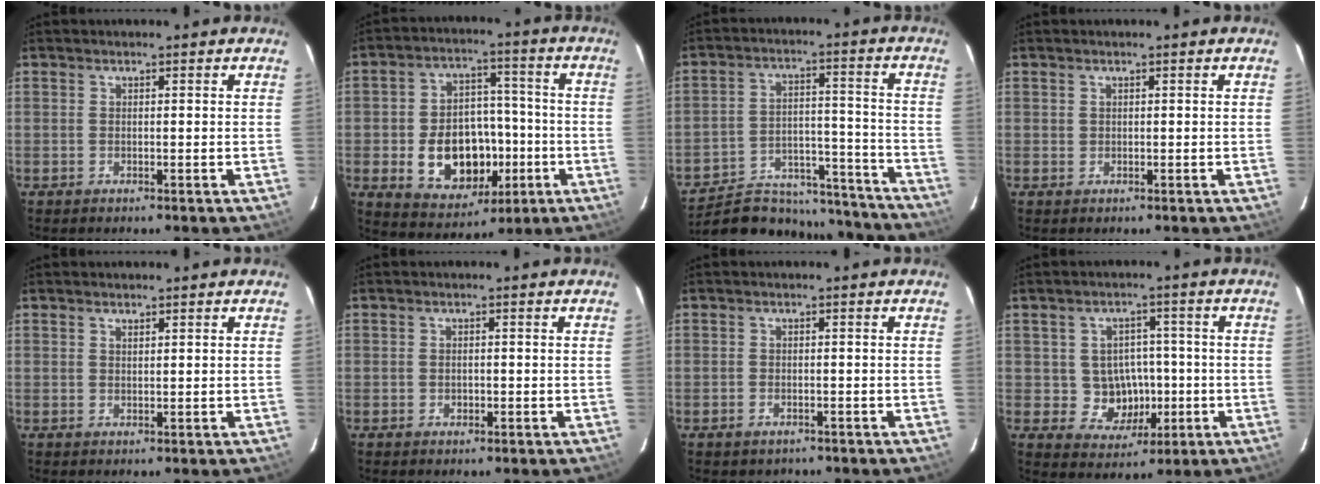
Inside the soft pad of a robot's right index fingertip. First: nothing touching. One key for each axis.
{"total": 15.1, "fx": -3.9, "fy": 10.7, "fz": 10.0, "tx": -0.201, "ty": 0.018, "tz": -0.037}
{"total": 23.6, "fx": -20.3, "fy": 9.2, "fz": 7.6, "tx": -0.146, "ty": 0.028, "tz": -0.261}
{"total": 0.5, "fx": 0.1, "fy": 0.5, "fz": -0.2, "tx": 0.006, "ty": 0.000, "tz": 0.004}
{"total": 0.9, "fx": 0.8, "fy": 0.4, "fz": 0.2, "tx": -0.002, "ty": -0.002, "tz": 0.014}
{"total": 1.0, "fx": -0.2, "fy": 0.9, "fz": 0.3, "tx": -0.002, "ty": 0.001, "tz": -0.003}
{"total": 1.9, "fx": -1.1, "fy": 1.5, "fz": 0.4, "tx": -0.008, "ty": -0.002, "tz": -0.012}
{"total": 7.3, "fx": -0.9, "fy": 6.9, "fz": 2.2, "tx": -0.050, "ty": 0.016, "tz": 0.006}